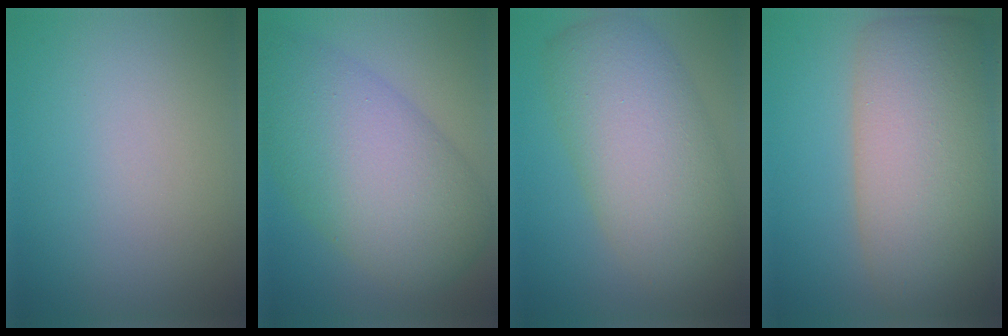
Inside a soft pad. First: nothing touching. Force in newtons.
{"total": 10.8, "press": 10.8, "slide": 0.3}
{"total": 9.3, "press": 9.3, "slide": 0.3}
{"total": 11.8, "press": 11.8, "slide": 0.8}